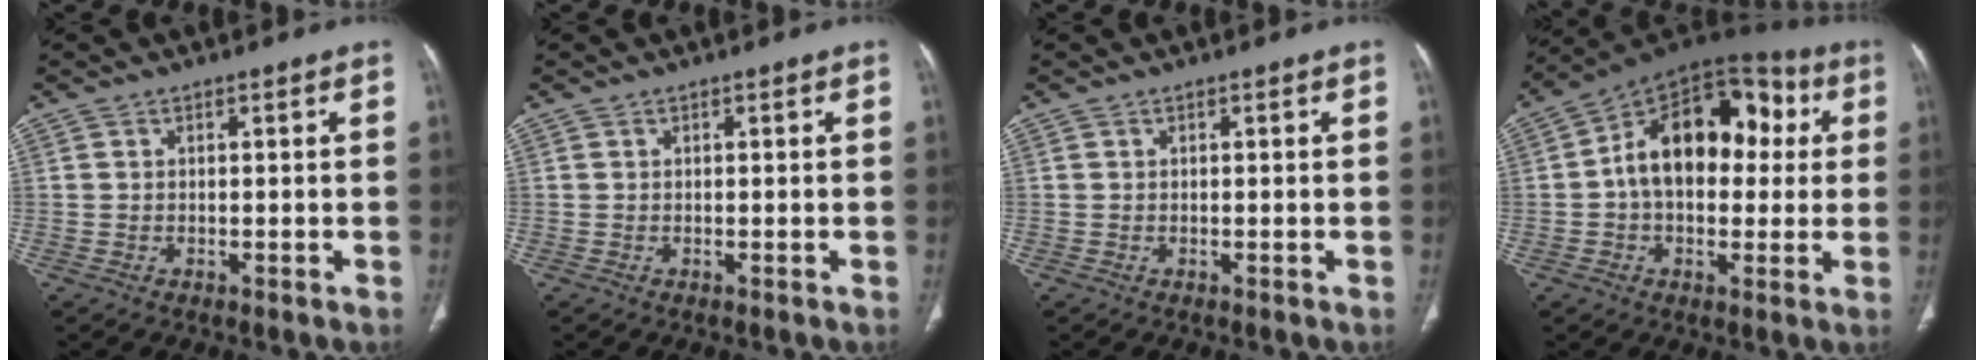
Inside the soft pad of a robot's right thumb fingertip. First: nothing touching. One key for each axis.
{"total": 0.0}
{"total": 0.0}
{"total": 19.8, "fx": 2.4, "fy": 12.7, "fz": 14.9, "tx": -0.193, "ty": 0.039, "tz": 0.028}